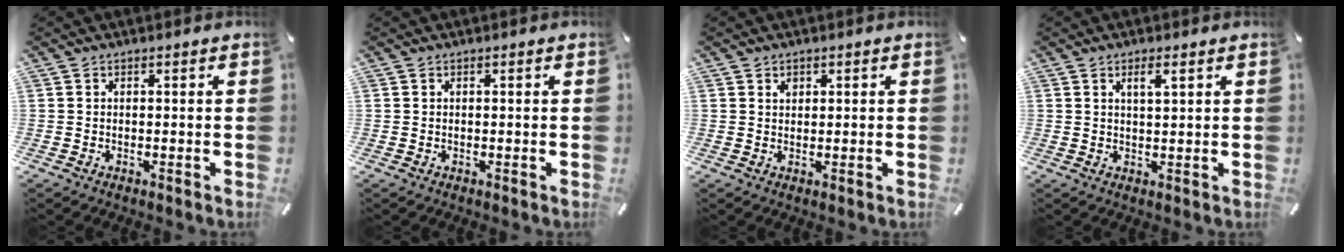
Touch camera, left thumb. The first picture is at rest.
{"total": 0.0}
{"total": 1.0, "force": [0.5, 0.8, 0.2], "torque": [0.004, 0.000, 0.008]}
{"total": 2.8, "force": [1.5, 0.5, 2.3], "torque": [-0.048, 0.003, 0.024]}